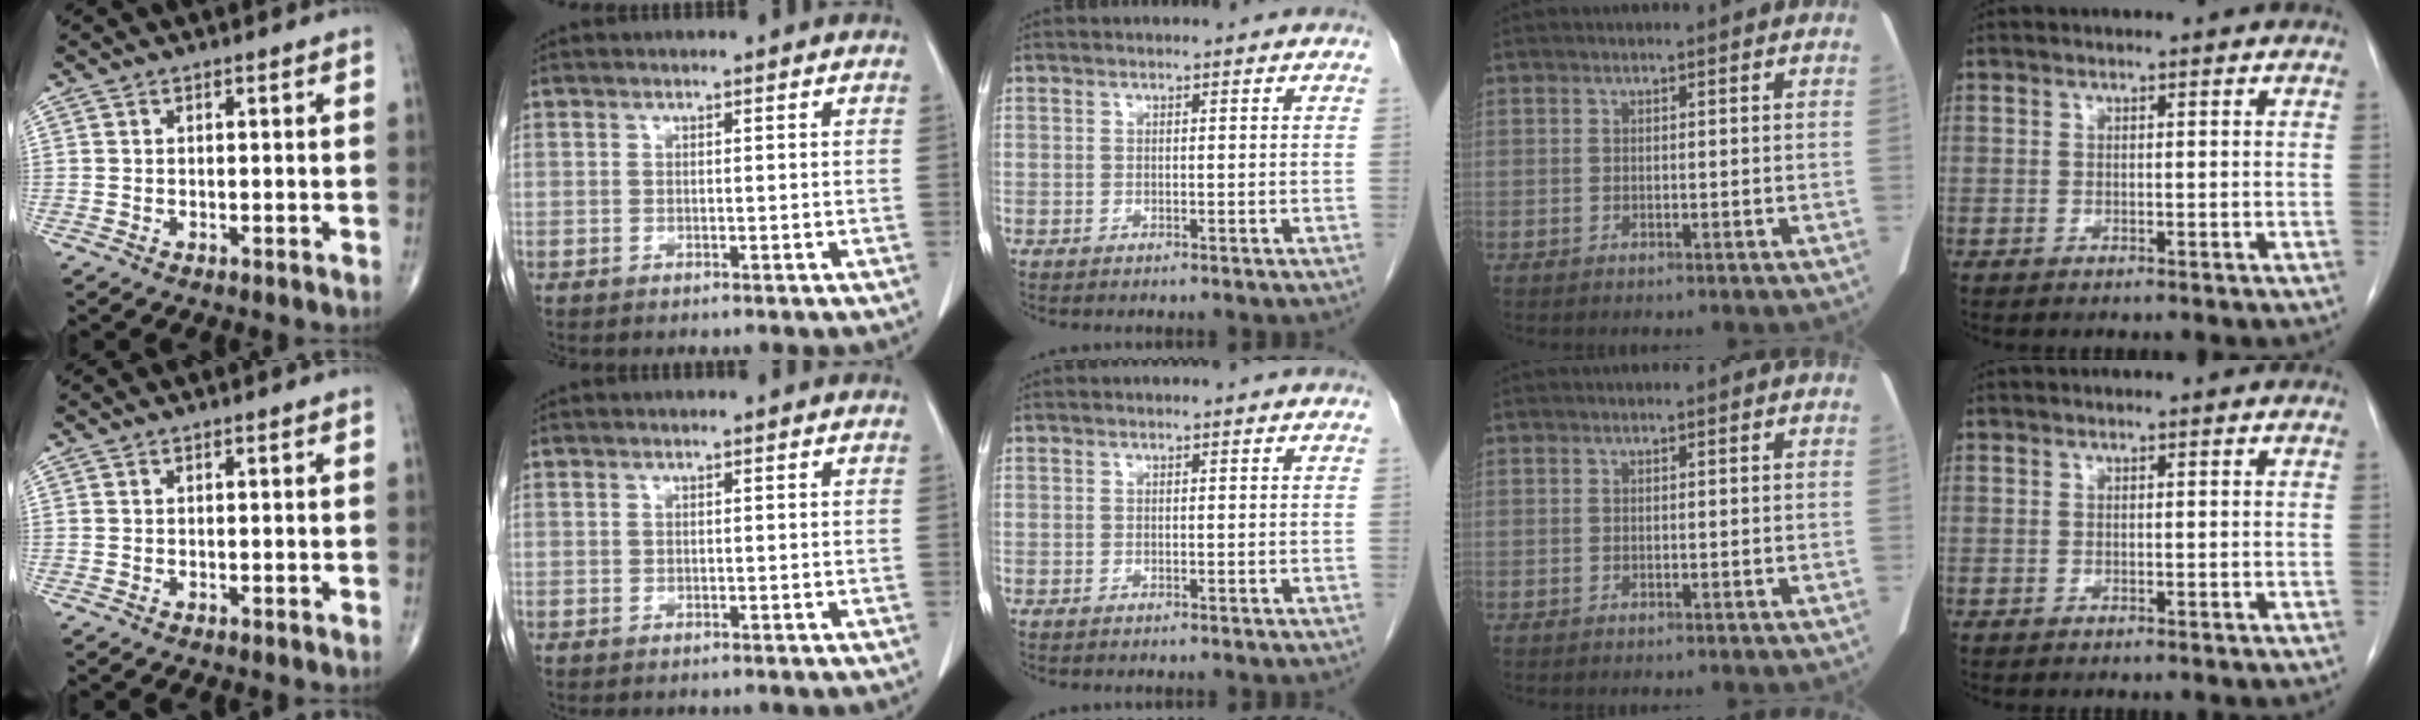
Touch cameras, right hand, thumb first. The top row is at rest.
{}